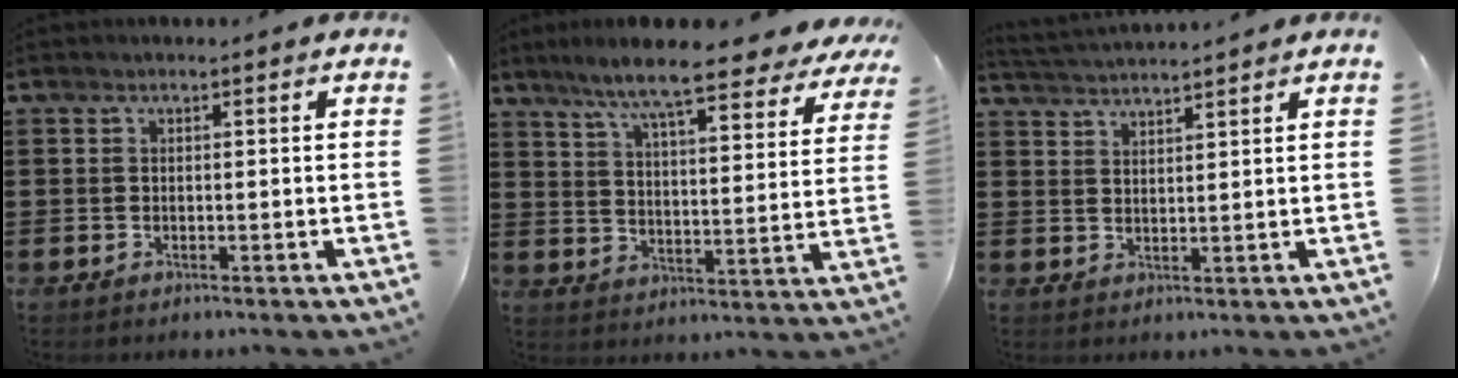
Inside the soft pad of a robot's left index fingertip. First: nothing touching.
{"total": 9.5, "force": [8.1, 0.1, 5.0], "torque": [-0.117, -0.047, 0.134]}
{"total": 2.3, "force": [2.3, -0.3, -0.1], "torque": [-0.007, -0.008, 0.042]}